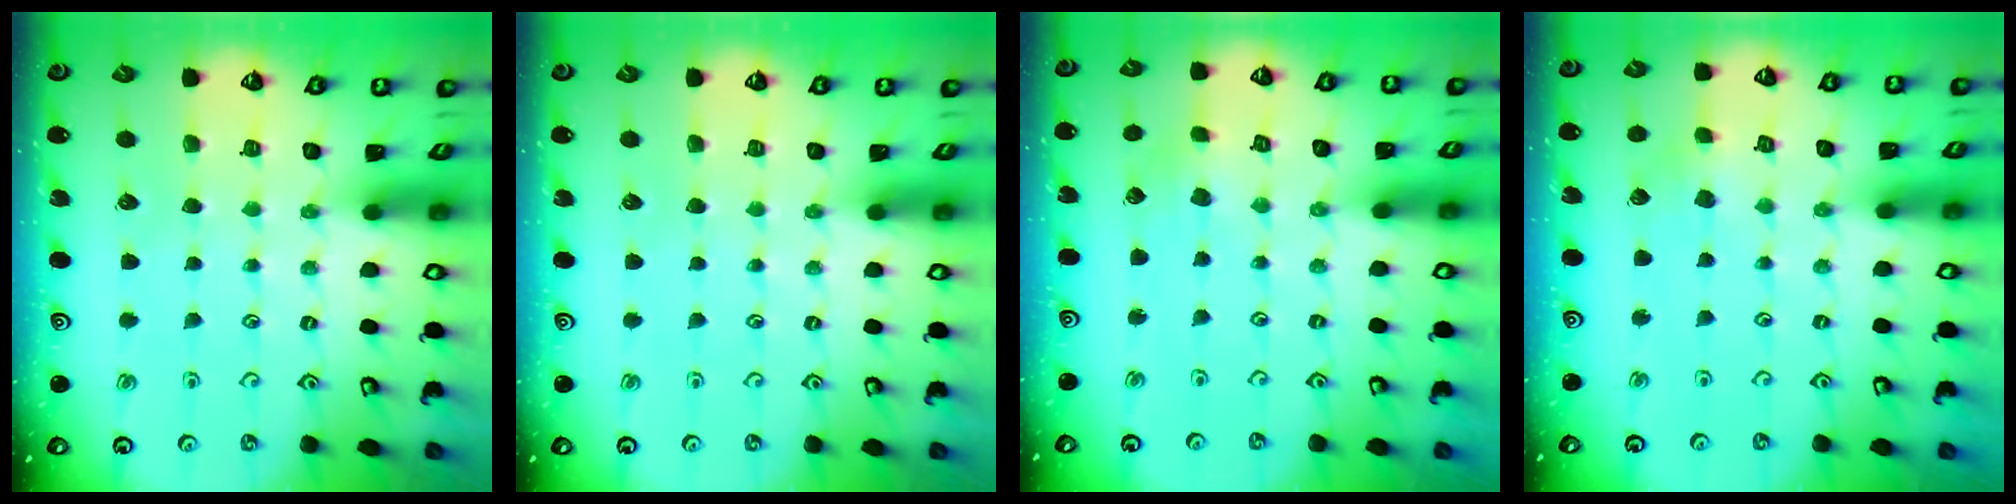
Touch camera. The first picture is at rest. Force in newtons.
{"total": 0.0}
{"total": 1.9, "press": 1.9, "slide": 0.3}
{"total": 3.4, "press": 3.3, "slide": 0.4}